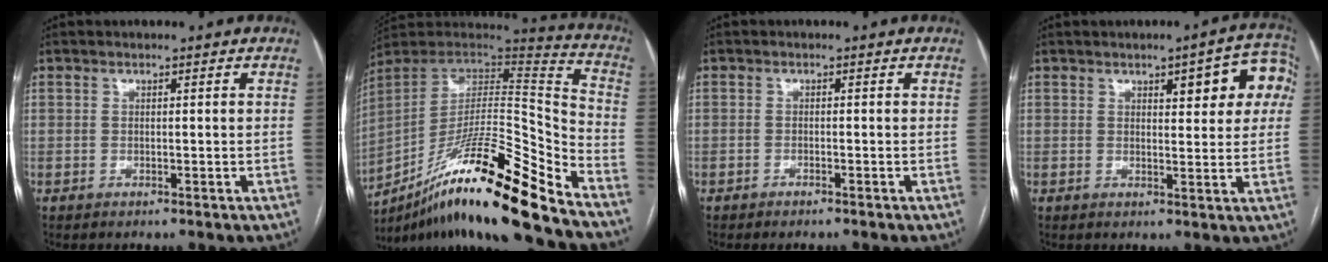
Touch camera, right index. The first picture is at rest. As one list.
[{"total": 24.6, "force": [-17.2, 0.8, 17.6], "torque": [-0.286, -0.011, -0.309]}, {"total": 1.0, "force": [-0.9, 0.0, 0.5], "torque": [-0.010, -0.001, -0.014]}, {"total": 8.9, "force": [3.0, 2.7, 7.9], "torque": [-0.087, 0.019, 0.035]}]